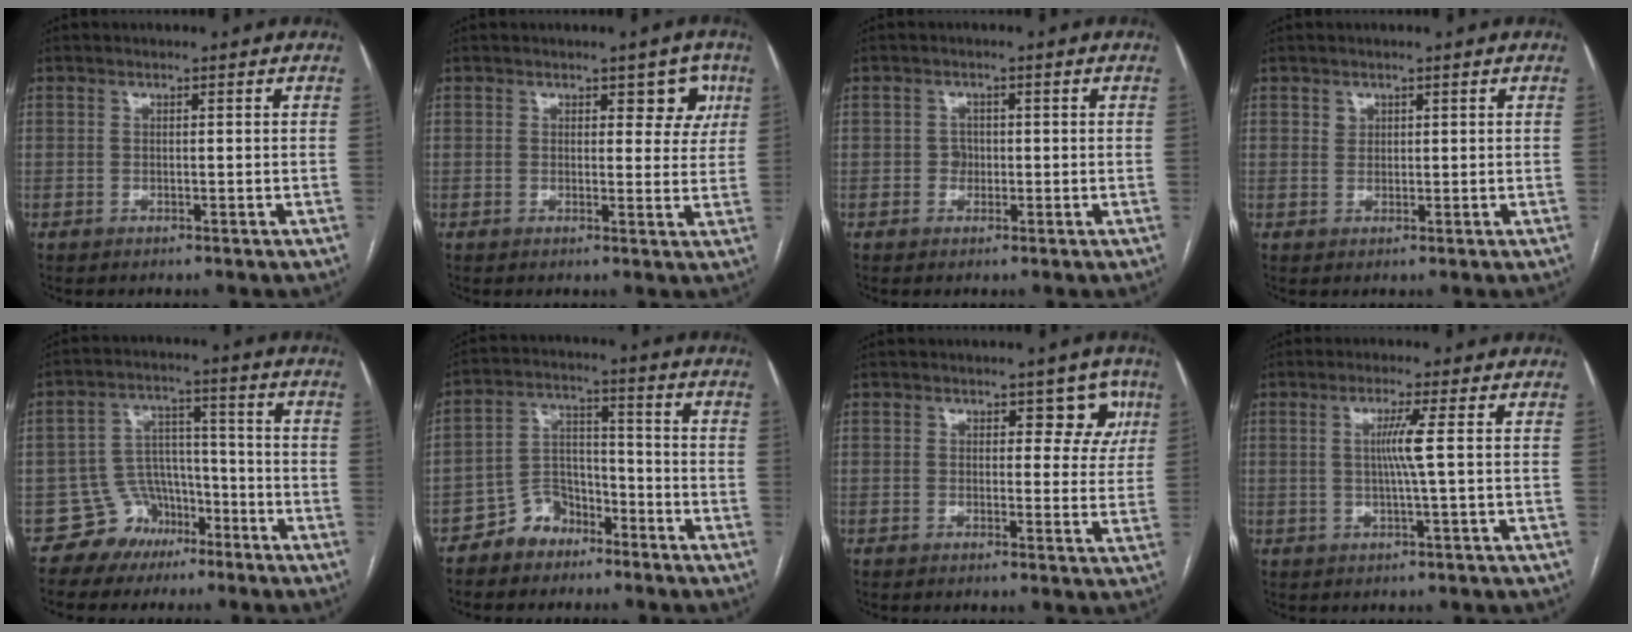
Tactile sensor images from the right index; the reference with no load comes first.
{"total": 4.4, "force": [2.1, 2.5, 2.9], "torque": [-0.016, 0.005, 0.020]}
{"total": 1.5, "force": [-0.2, 1.4, 0.6], "torque": [-0.004, 0.006, -0.005]}
{"total": 1.2, "force": [0.7, 1.0, 0.2], "torque": [0.005, 0.001, 0.010]}
{"total": 7.4, "force": [-4.8, 5.5, 0.6], "torque": [-0.002, 0.030, -0.075]}
{"total": 7.0, "force": [-5.0, 4.6, 1.7], "torque": [-0.030, 0.019, -0.089]}
{"total": 4.8, "force": [2.2, 2.9, 3.0], "torque": [-0.008, 0.007, 0.018]}
{"total": 3.9, "force": [0.4, -1.1, 3.7], "torque": [-0.072, -0.002, 0.006]}